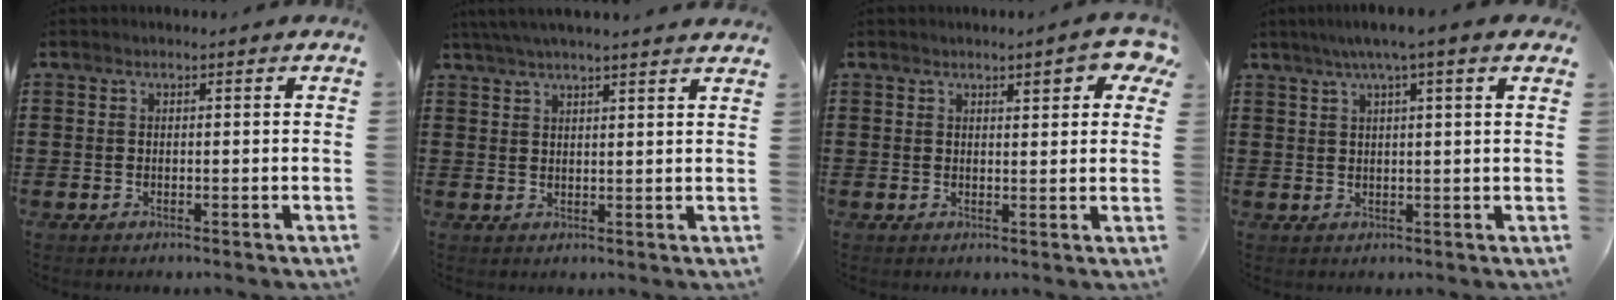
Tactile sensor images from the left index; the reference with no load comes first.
{"total": 3.5, "force": [3.1, -0.4, 1.4], "torque": [-0.037, -0.004, 0.056]}
{"total": 4.1, "force": [2.6, 0.9, 3.0], "torque": [-0.040, -0.007, 0.041]}
{"total": 3.8, "force": [2.2, -0.3, 3.1], "torque": [-0.064, 0.004, 0.036]}